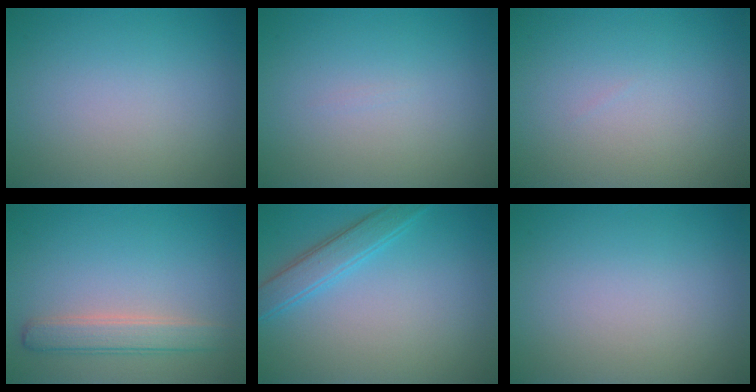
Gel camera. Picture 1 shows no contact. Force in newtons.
{"total": 0.0}
{"total": 0.0}
{"total": 2.8, "press": 2.8, "slide": 0.1}
{"total": 2.8, "press": 2.8, "slide": 0.2}
{"total": 0.0}